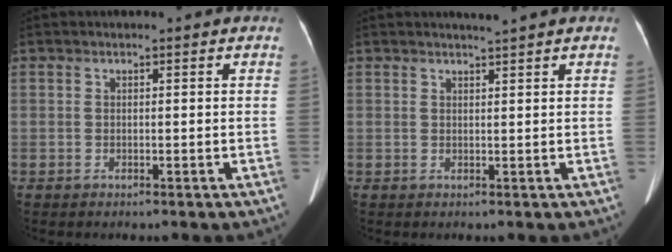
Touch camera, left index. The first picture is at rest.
{"total": 1.7, "force": [1.5, -0.4, 0.5], "torque": [-0.008, 0.001, 0.027]}